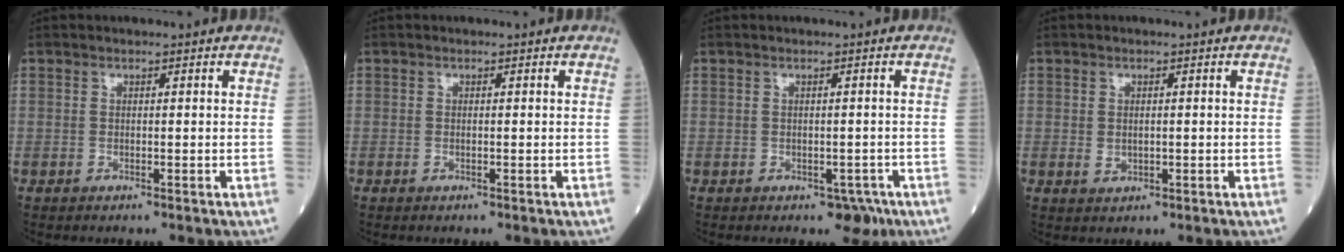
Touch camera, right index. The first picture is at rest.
{"total": 0.0}
{"total": 2.4, "force": [-1.2, 1.6, 1.4], "torque": [-0.010, 0.001, -0.007]}
{"total": 1.7, "force": [-0.1, 1.2, 1.2], "torque": [-0.025, -0.004, 0.003]}